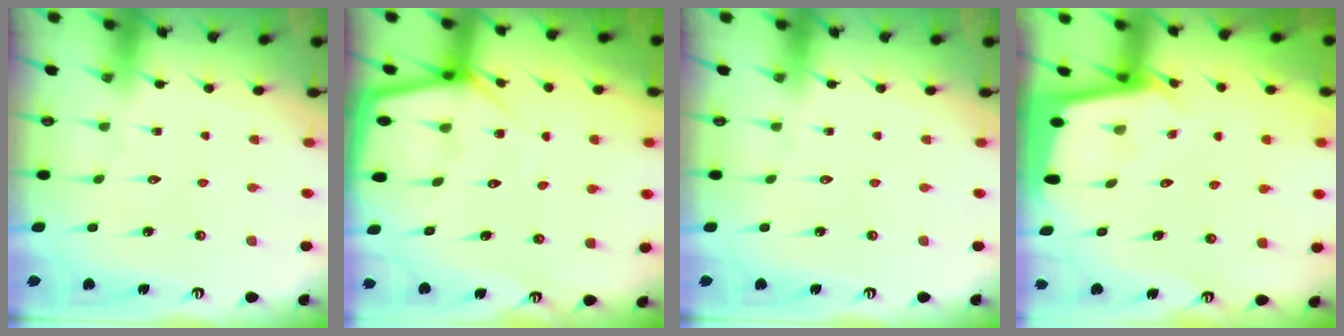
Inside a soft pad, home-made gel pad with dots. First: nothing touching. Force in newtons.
{"total": 6.1, "press": 6.1, "slide": 0.5}
{"total": 0.0}
{"total": 2.3, "press": 2.3, "slide": 0.1}